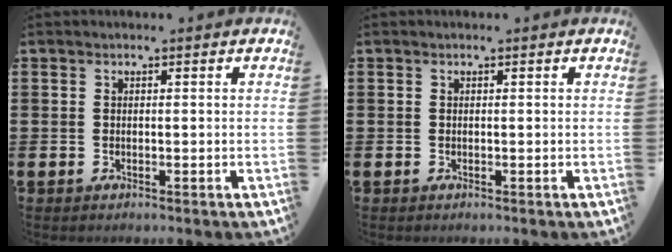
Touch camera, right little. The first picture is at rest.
{"total": 0.0}